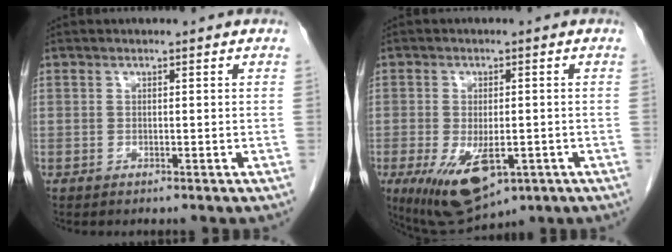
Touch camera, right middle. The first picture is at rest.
{"total": 10.6, "force": [-4.4, 4.7, 8.4], "torque": [-0.149, -0.018, -0.056]}